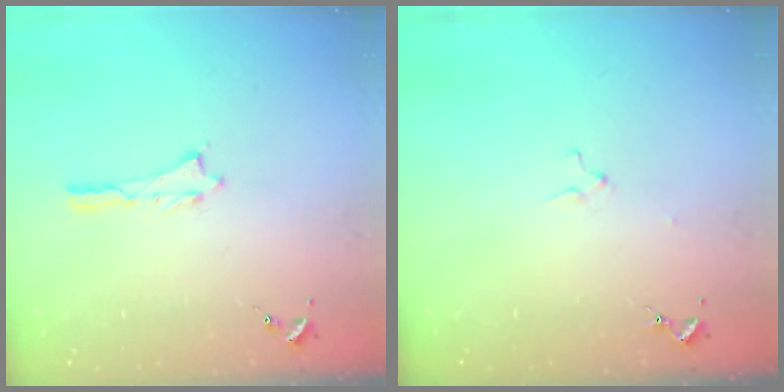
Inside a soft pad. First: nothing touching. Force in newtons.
{"total": 1.1, "press": 1.1, "slide": 0.1}